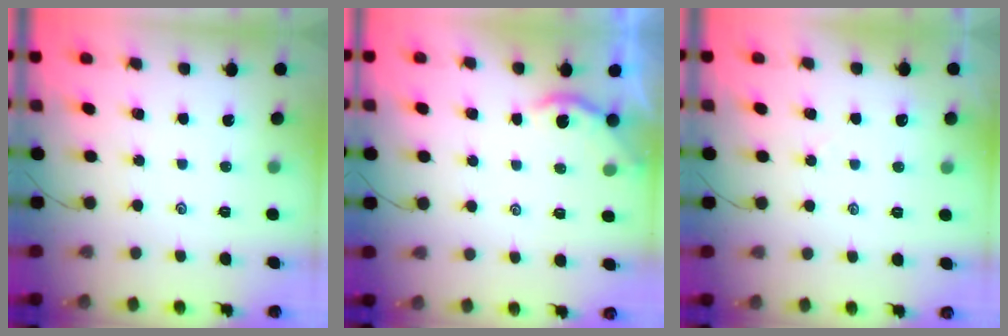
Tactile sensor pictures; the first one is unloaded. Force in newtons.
{"total": 1.8, "press": 1.8, "slide": 0.1}
{"total": 1.8, "press": 1.8, "slide": 0.3}